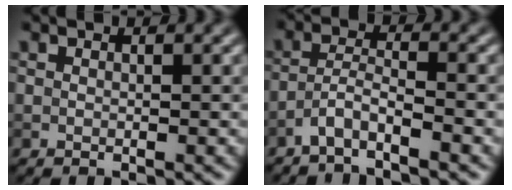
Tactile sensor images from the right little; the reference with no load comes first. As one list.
[{"total": 2.9, "force": [-2.5, 0.0, 1.5], "torque": [-0.032, 0.008, -0.055]}]